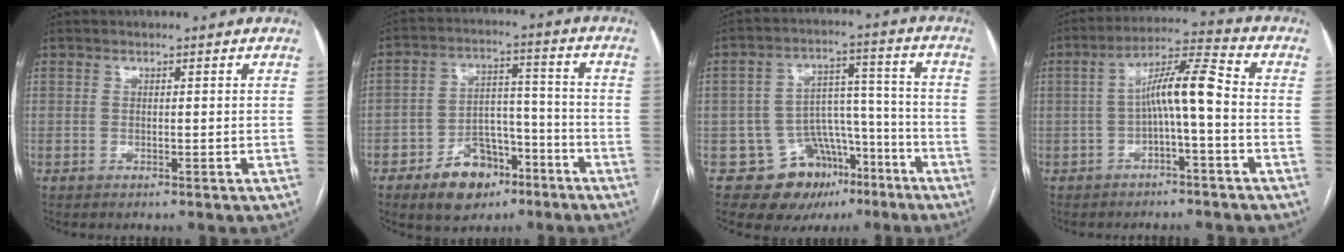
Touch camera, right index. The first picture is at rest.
{"total": 10.3, "force": [-6.1, 6.3, 5.4], "torque": [-0.078, 0.023, -0.095]}
{"total": 11.5, "force": [-6.8, 8.5, 3.7], "torque": [-0.036, 0.060, -0.093]}
{"total": 8.0, "force": [-1.1, 0.8, 7.9], "torque": [-0.136, 0.031, -0.022]}